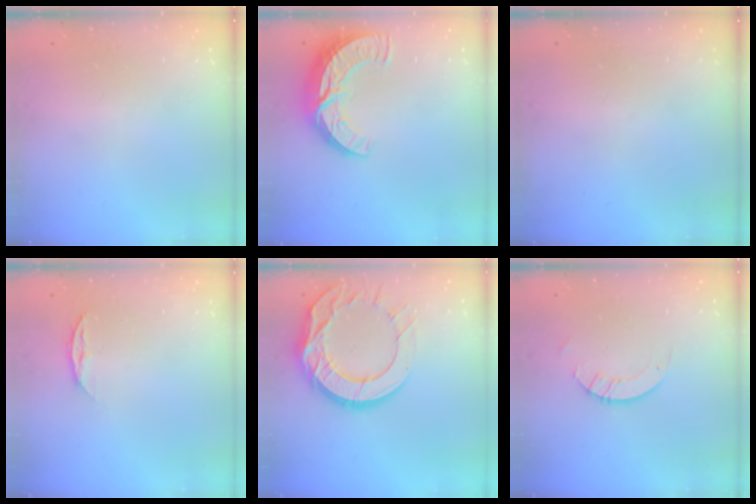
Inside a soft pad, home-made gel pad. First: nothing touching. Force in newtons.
{"total": 11.6, "press": 11.5, "slide": 1.0}
{"total": 0.0}
{"total": 5.1, "press": 5.1, "slide": 0.7}
{"total": 17.2, "press": 17.1, "slide": 1.4}
{"total": 2.6, "press": 2.6, "slide": 0.2}